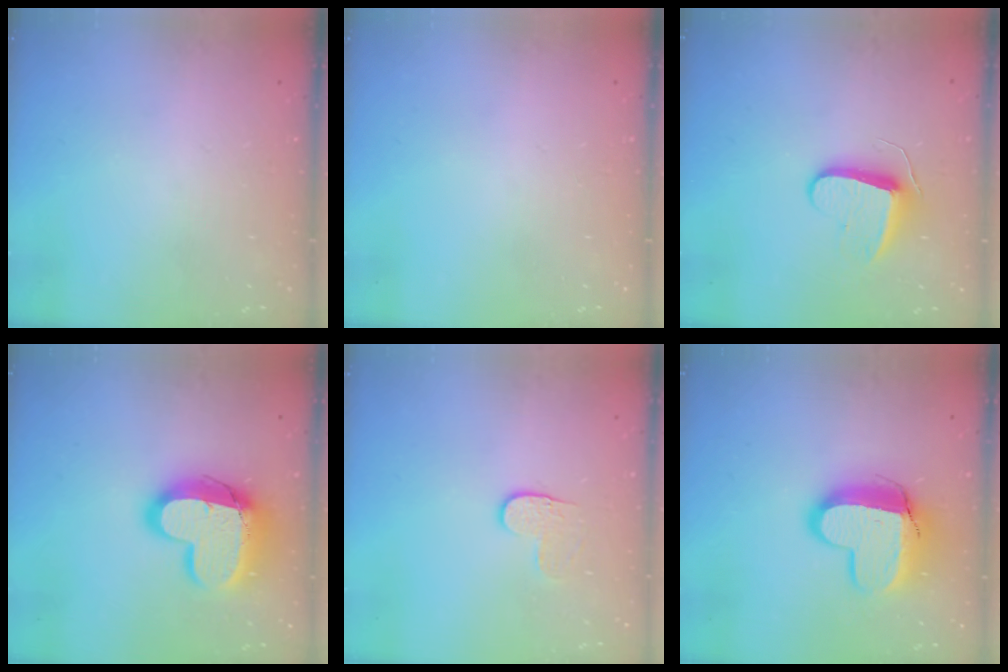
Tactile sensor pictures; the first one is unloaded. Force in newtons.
{"total": 0.0}
{"total": 8.8, "press": 8.8, "slide": 0.2}
{"total": 17.2, "press": 17.1, "slide": 1.5}
{"total": 3.6, "press": 3.6, "slide": 0.4}
{"total": 12.7, "press": 12.7, "slide": 1.4}